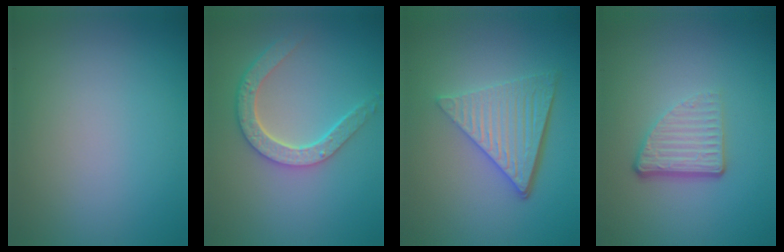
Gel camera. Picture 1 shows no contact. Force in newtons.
{"total": 4.6, "press": 3.6, "slide": 2.8}
{"total": 6.1, "press": 4.2, "slide": 4.5}
{"total": 3.8, "press": 2.5, "slide": 2.9}